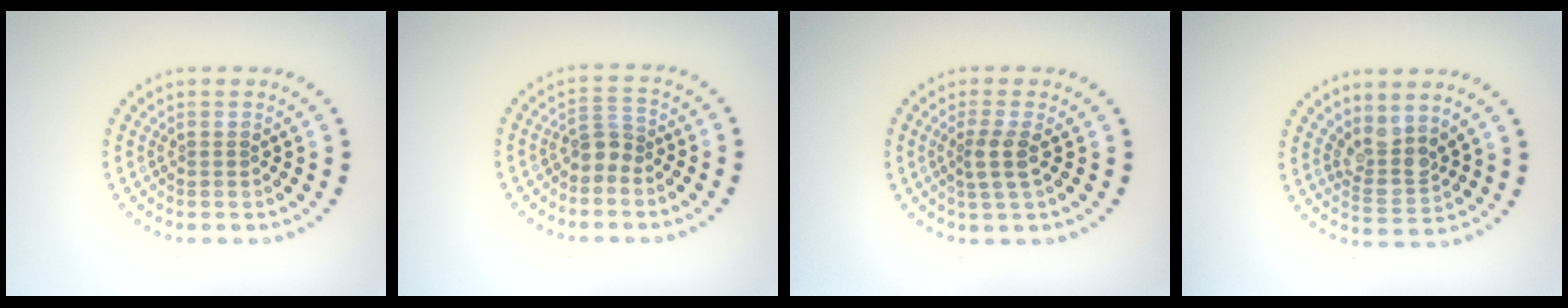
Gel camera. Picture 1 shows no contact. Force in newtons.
{"total": 2.1, "press": 1.6, "slide": 1.3}
{"total": 2.2, "press": 1.8, "slide": 1.3}
{"total": 3.1, "press": 2.3, "slide": 2.0}